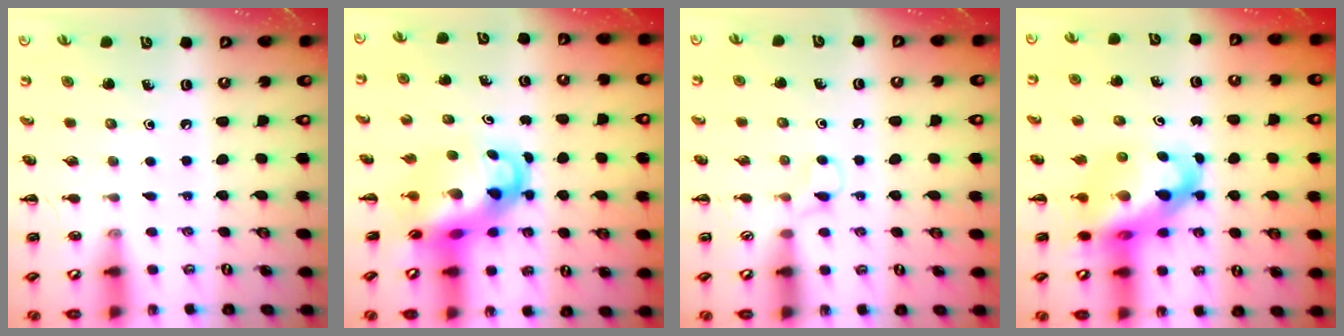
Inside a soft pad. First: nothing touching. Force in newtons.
{"total": 5.7, "press": 5.5, "slide": 1.5}
{"total": 2.6, "press": 2.5, "slide": 0.9}
{"total": 12.8, "press": 12.3, "slide": 3.4}